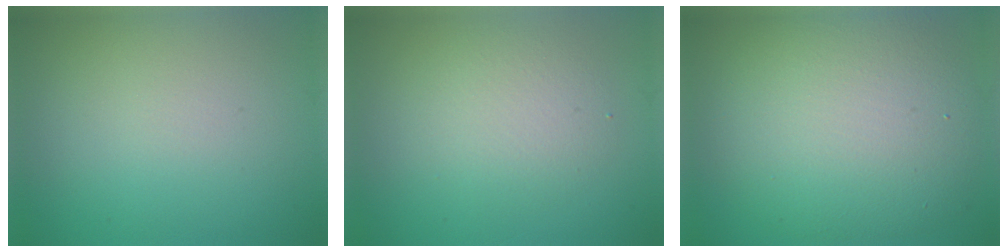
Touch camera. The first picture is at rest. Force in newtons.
{"total": 2.9, "press": 2.9, "slide": 0.2}
{"total": 10.1, "press": 10.1, "slide": 0.5}